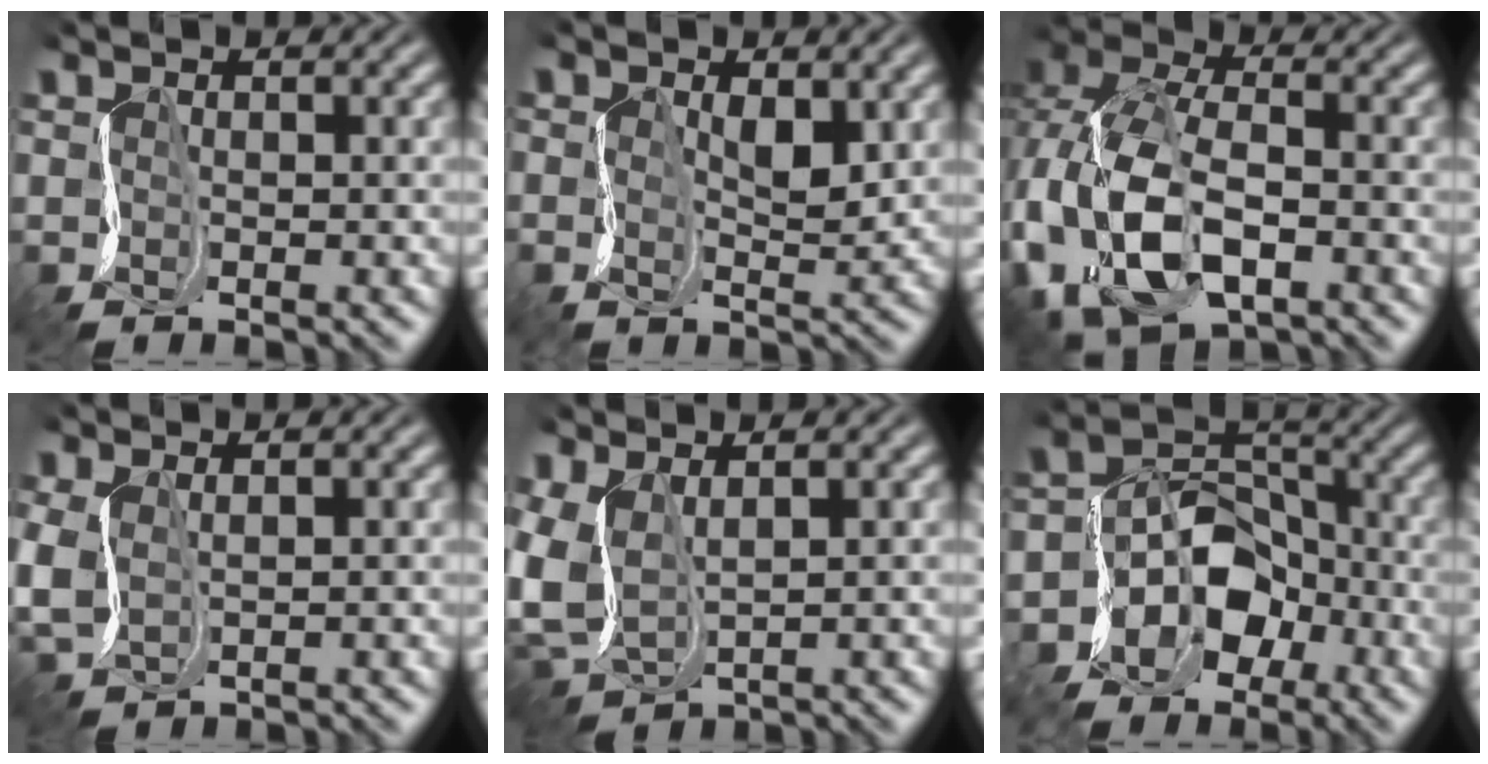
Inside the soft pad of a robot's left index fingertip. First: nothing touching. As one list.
[{"total": 1.9, "force": [0.0, 1.1, 1.6], "torque": [-0.040, -0.002, -0.002]}, {"total": 10.2, "force": [-3.5, 6.5, 7.0], "torque": [-0.181, -0.016, -0.069]}, {"total": 2.9, "force": [-0.6, 2.0, 2.0], "torque": [-0.075, -0.004, -0.006]}, {"total": 5.4, "force": [0.6, 3.3, 4.3], "torque": [-0.125, 0.003, 0.022]}, {"total": 6.1, "force": [-3.3, 4.7, 2.1], "torque": [-0.031, 0.003, -0.068]}]